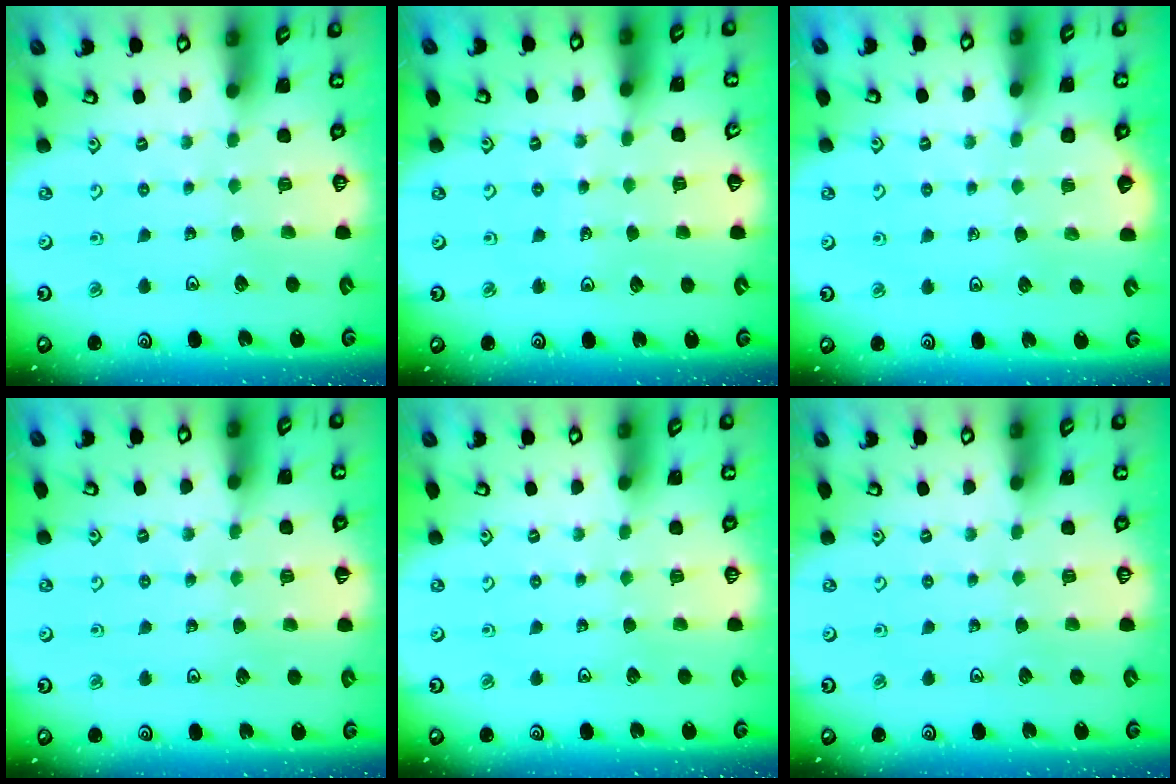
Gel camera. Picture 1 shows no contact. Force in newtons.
{"total": 3.0, "press": 3.0, "slide": 0.3}
{"total": 2.3, "press": 2.2, "slide": 0.4}
{"total": 2.8, "press": 2.7, "slide": 0.5}
{"total": 0.0}
{"total": 0.0}